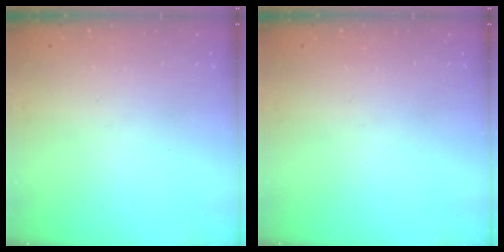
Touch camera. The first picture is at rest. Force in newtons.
{"total": 0.0}